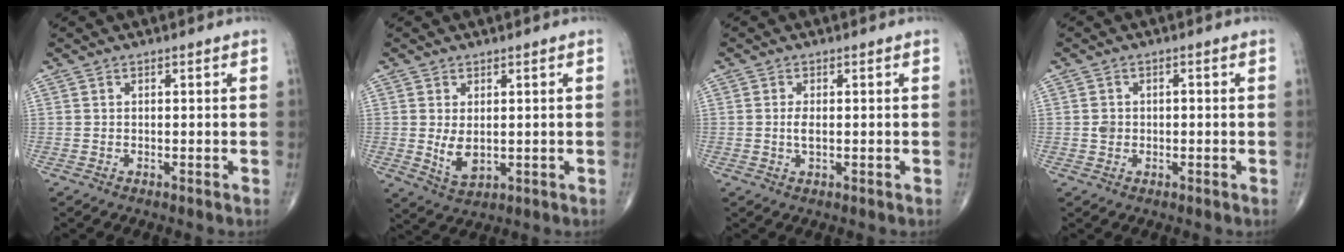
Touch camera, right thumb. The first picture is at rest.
{"total": 4.9, "force": [0.1, 2.9, 3.9], "torque": [-0.065, -0.013, 0.014]}
{"total": 2.1, "force": [-0.1, 0.9, 1.9], "torque": [-0.040, -0.002, -0.002]}
{"total": 2.2, "force": [-0.2, 1.9, 1.2], "torque": [-0.011, 0.007, -0.002]}